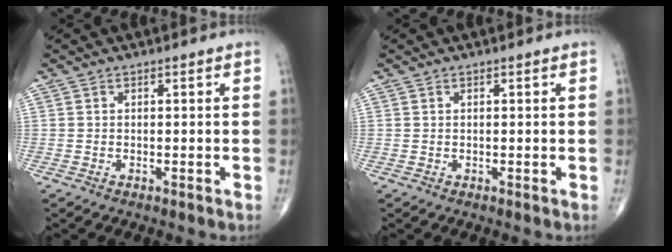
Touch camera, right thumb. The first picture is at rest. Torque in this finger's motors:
{"motor_torque": [0.01, 0.01, 0.00, 0.00, 0.00]}